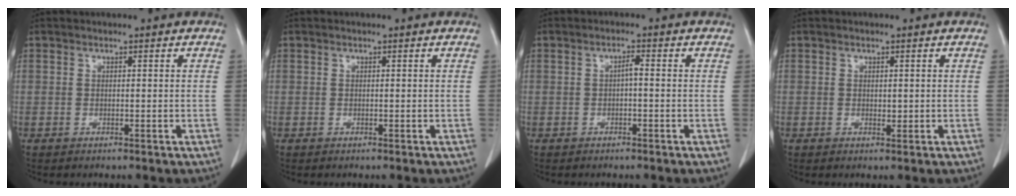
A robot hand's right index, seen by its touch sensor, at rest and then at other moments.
{"total": 0.0}
{"total": 1.4, "force": [-0.2, 0.2, 1.3], "torque": [-0.023, 0.004, -0.004]}
{"total": 0.8, "force": [0.1, 0.5, 0.6], "torque": [-0.008, -0.002, 0.005]}